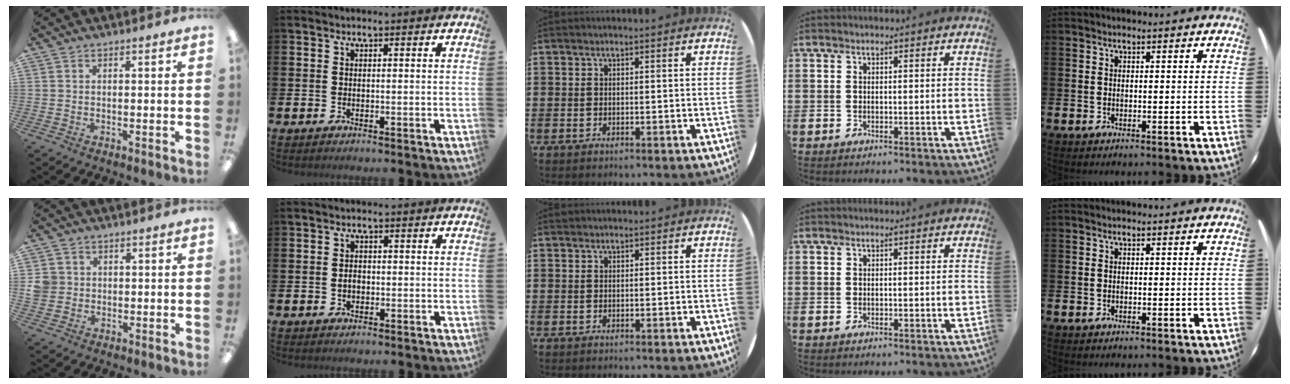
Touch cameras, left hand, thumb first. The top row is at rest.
{"thumb": {"total": 4.2, "force": [0.7, 4.0, 0.8], "torque": [-0.015, 0.006, 0.013]}, "index": {"total": 1.4, "force": [-0.2, 1.0, 0.9], "torque": [-0.007, 0.004, -0.007]}}